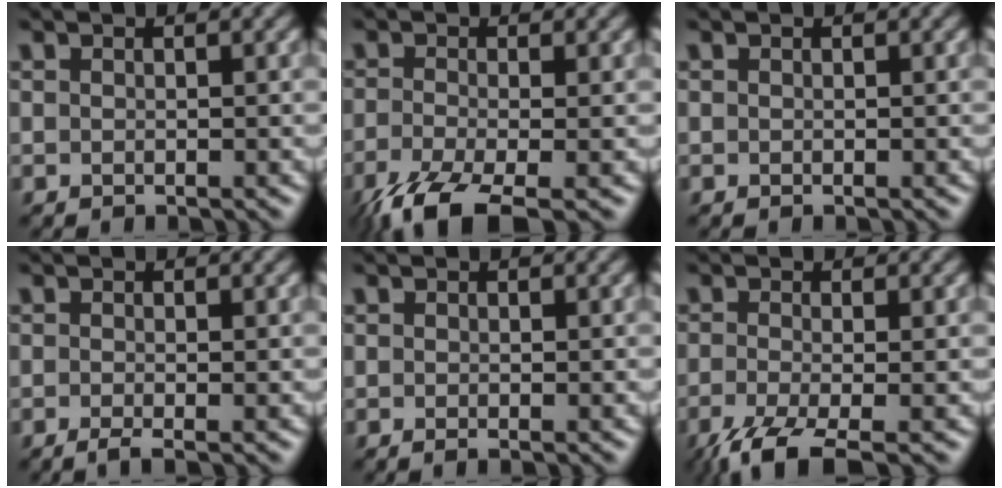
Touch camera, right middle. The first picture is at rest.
{"total": 6.7, "force": [-4.2, 2.0, 4.8], "torque": [-0.103, -0.021, -0.087]}
{"total": 0.0}
{"total": 1.6, "force": [-0.8, 0.3, 1.3], "torque": [-0.022, -0.007, -0.019]}
{"total": 0.7, "force": [-0.3, 0.1, 0.7], "torque": [-0.011, -0.008, -0.004]}
{"total": 5.3, "force": [-3.2, 1.4, 4.0], "torque": [-0.077, -0.014, -0.068]}